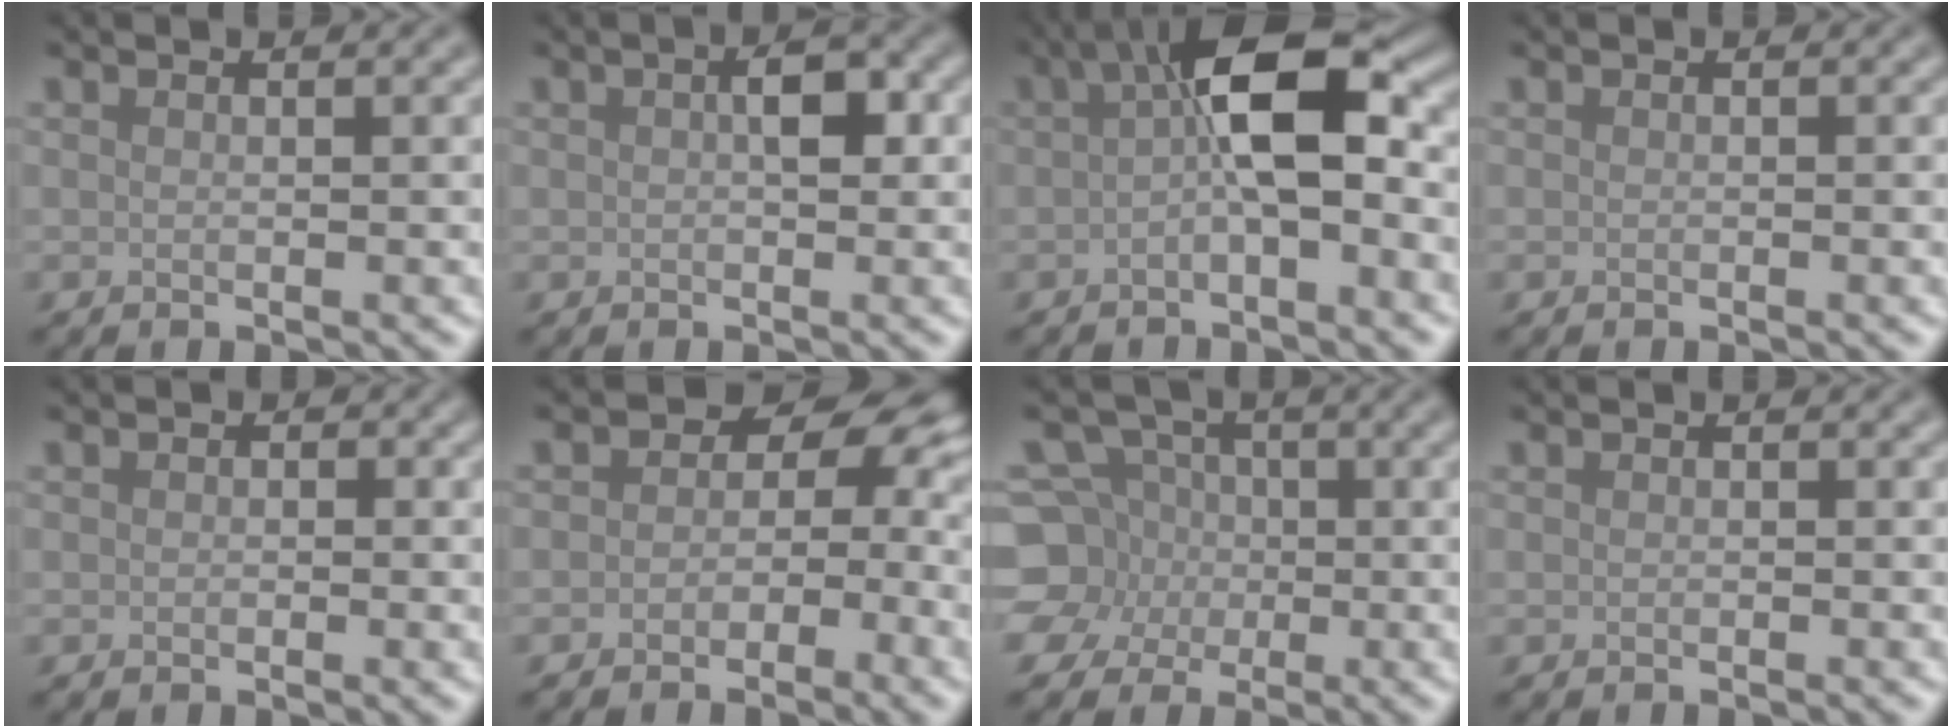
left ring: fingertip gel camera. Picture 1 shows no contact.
{"total": 2.1, "force": [0.1, 1.0, 1.8], "torque": [-0.031, 0.005, 0.003]}
{"total": 6.2, "force": [-0.4, 1.7, 5.9], "torque": [-0.105, 0.019, -0.017]}
{"total": 1.0, "force": [-0.6, -0.5, -0.6], "torque": [0.005, -0.001, -0.005]}
{"total": 0.9, "force": [-0.5, 0.8, -0.1], "torque": [0.005, -0.003, -0.006]}
{"total": 4.3, "force": [-0.7, 3.4, 2.5], "torque": [-0.012, 0.006, -0.023]}
{"total": 8.4, "force": [-2.1, 7.7, 2.5], "torque": [-0.060, 0.017, -0.069]}
{"total": 0.6, "force": [-0.5, -0.1, -0.3], "torque": [0.002, 0.000, -0.004]}